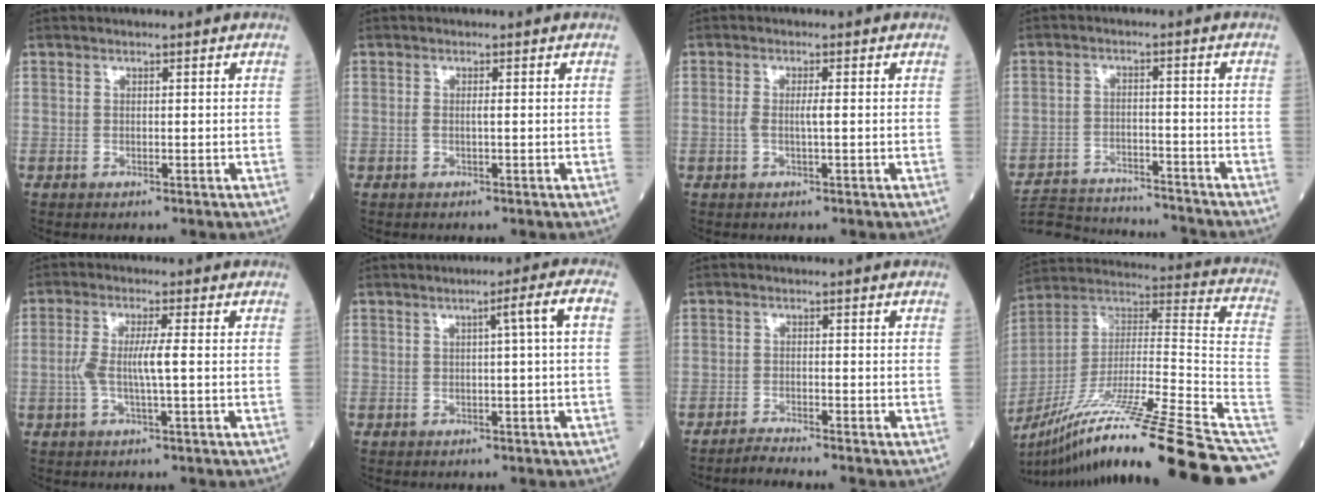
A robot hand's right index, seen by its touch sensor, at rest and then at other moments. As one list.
[{"total": 0.8, "force": [0.0, -0.1, 0.8], "torque": [-0.020, -0.001, -0.002]}, {"total": 1.8, "force": [-0.1, -0.1, 1.8], "torque": [-0.040, 0.000, -0.004]}, {"total": 15.6, "force": [-15.0, 1.8, 3.7], "torque": [-0.074, 0.001, -0.220]}, {"total": 4.7, "force": [-0.4, 0.1, 4.7], "torque": [-0.104, 0.004, -0.008]}, {"total": 3.5, "force": [0.4, -0.9, 3.4], "torque": [-0.051, 0.007, 0.007]}, {"total": 2.5, "force": [-2.4, -0.9, 0.2], "torque": [-0.008, -0.011, -0.044]}, {"total": 33.7, "force": [-24.2, -0.7, 23.4], "torque": [-0.291, -0.021, -0.385]}]